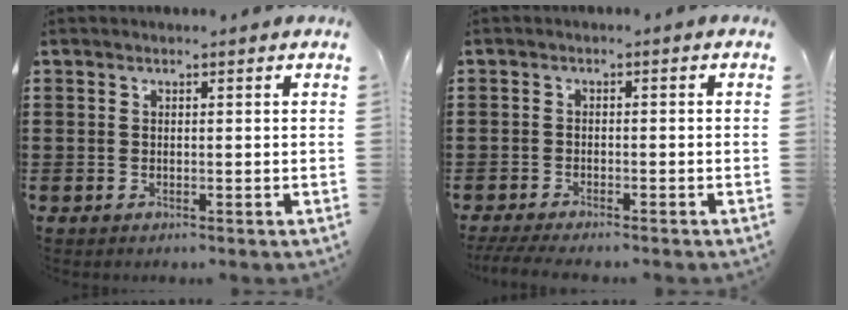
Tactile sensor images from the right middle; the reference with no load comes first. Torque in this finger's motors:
{"motor_torque": [2.14, 0.00, 0.23, 0.08]}